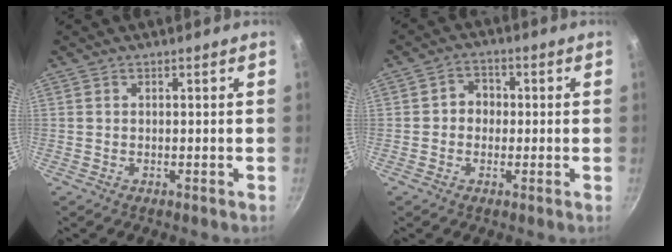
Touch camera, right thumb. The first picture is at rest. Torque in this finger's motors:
{"motor_torque": [0.01, -0.09, 0.06, 0.10, 0.03]}